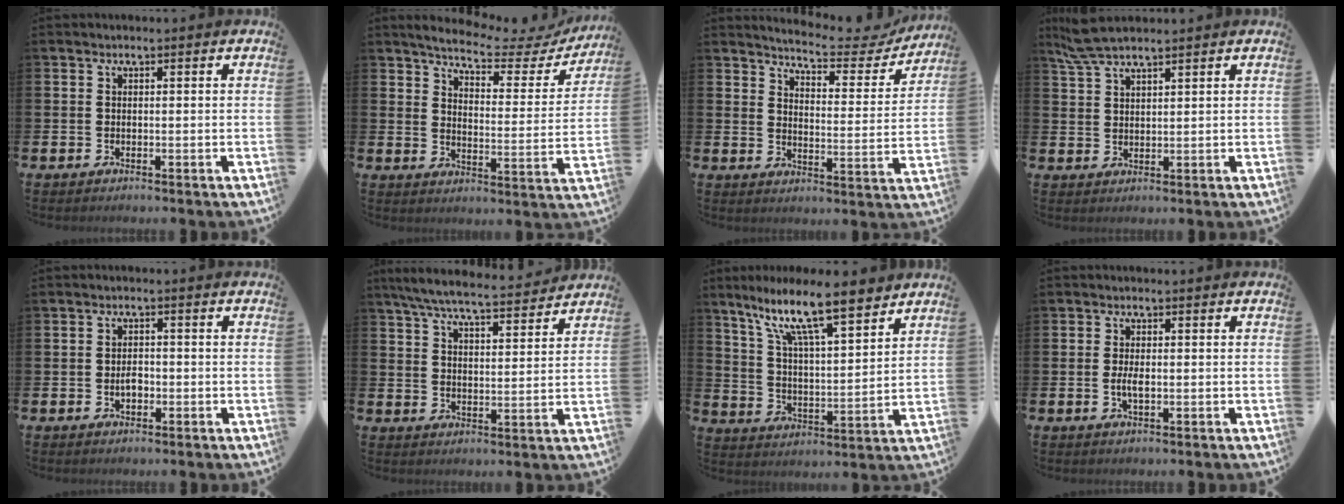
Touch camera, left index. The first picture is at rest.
{"total": 5.0, "force": [4.4, 1.2, 1.9], "torque": [-0.056, -0.033, 0.067]}
{"total": 5.6, "force": [5.4, 0.9, 1.3], "torque": [-0.039, -0.045, 0.086]}
{"total": 5.0, "force": [4.4, 0.9, 2.2], "torque": [-0.052, -0.009, 0.081]}
{"total": 2.2, "force": [-0.4, 1.4, 1.6], "torque": [-0.020, 0.000, -0.011]}
{"total": 7.2, "force": [6.7, 0.8, 2.4], "torque": [-0.066, -0.042, 0.117]}
{"total": 12.3, "force": [9.7, 2.3, 7.2], "torque": [-0.157, -0.050, 0.165]}
{"total": 2.3, "force": [-0.1, 0.9, 2.1], "torque": [-0.038, 0.000, -0.004]}